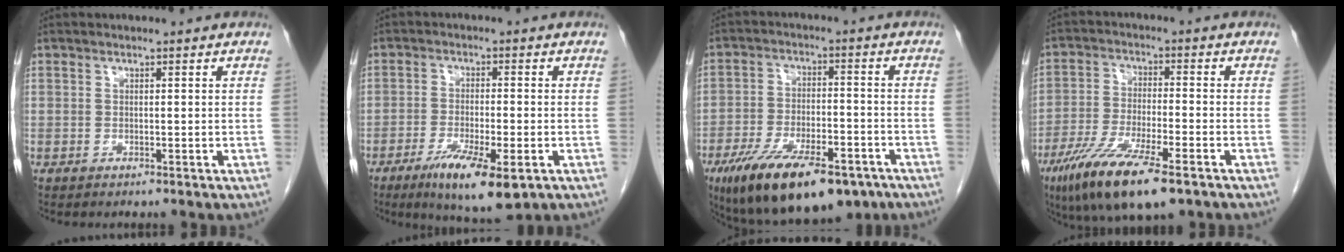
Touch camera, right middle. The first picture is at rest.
{"total": 9.8, "force": [-5.2, 1.9, 8.1], "torque": [-0.138, -0.022, -0.077]}
{"total": 17.7, "force": [-11.5, 6.2, 11.9], "torque": [-0.194, -0.016, -0.185]}
{"total": 13.0, "force": [-8.0, 2.3, 10.0], "torque": [-0.188, -0.029, -0.137]}